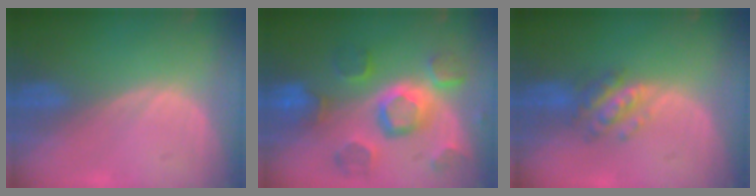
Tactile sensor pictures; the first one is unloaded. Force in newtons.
{"total": 11.3, "press": 10.0, "slide": 5.2}
{"total": 5.7, "press": 5.1, "slide": 2.6}